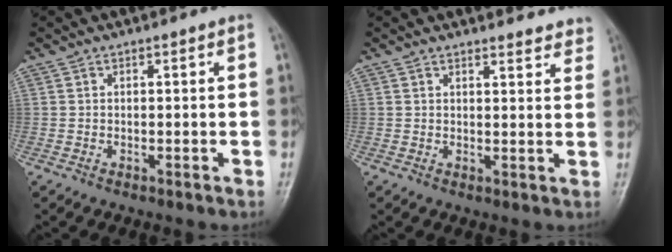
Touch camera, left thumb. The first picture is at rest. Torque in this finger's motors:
{"motor_torque": [-0.79, 0.10, -0.39, -0.23, -0.06]}